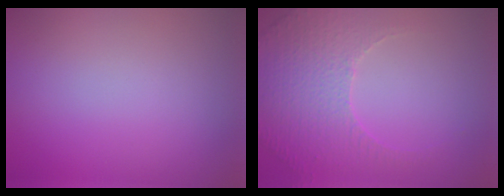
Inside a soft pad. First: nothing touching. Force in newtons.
{"total": 4.1, "press": 3.7, "slide": 1.9}